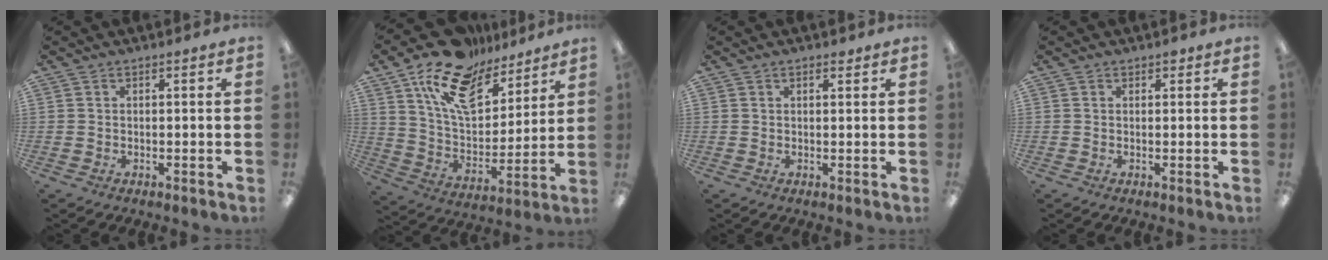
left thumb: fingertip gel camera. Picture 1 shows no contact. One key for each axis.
{"total": 18.1, "fx": 12.2, "fy": 9.4, "fz": 9.5, "tx": -0.175, "ty": -0.062, "tz": 0.219}
{"total": 1.5, "fx": 1.0, "fy": 0.7, "fz": 0.9, "tx": -0.012, "ty": -0.002, "tz": 0.016}
{"total": 0.9, "fx": 0.6, "fy": 0.5, "fz": 0.4, "tx": 0.000, "ty": -0.001, "tz": 0.009}